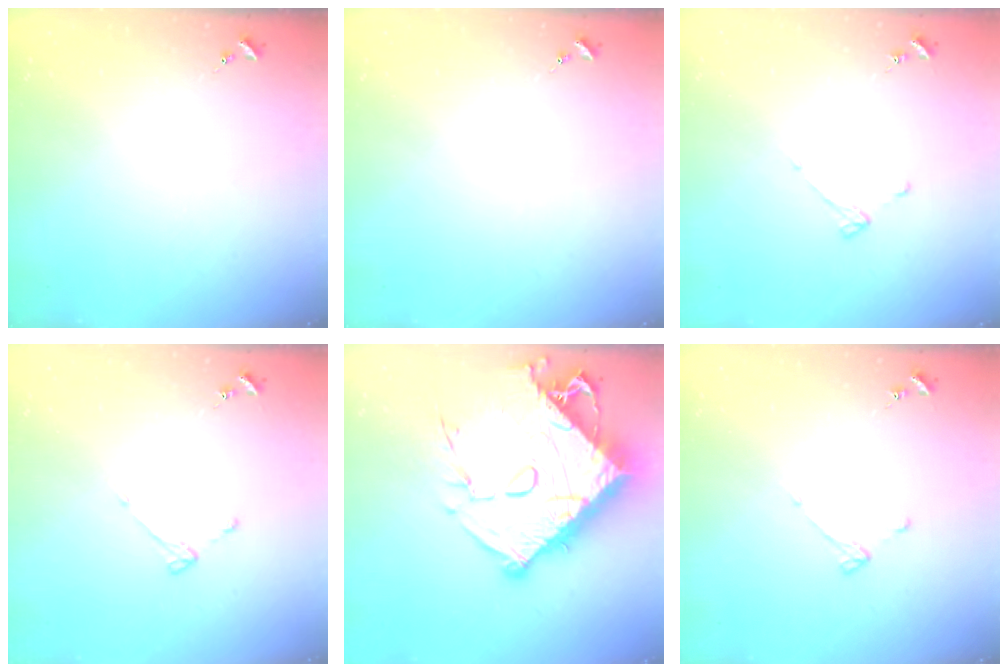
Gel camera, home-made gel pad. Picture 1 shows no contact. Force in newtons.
{"total": 0.0}
{"total": 3.1, "press": 3.0, "slide": 0.5}
{"total": 3.0, "press": 3.0, "slide": 0.4}
{"total": 25.7, "press": 25.6, "slide": 2.6}
{"total": 3.1, "press": 3.0, "slide": 0.5}